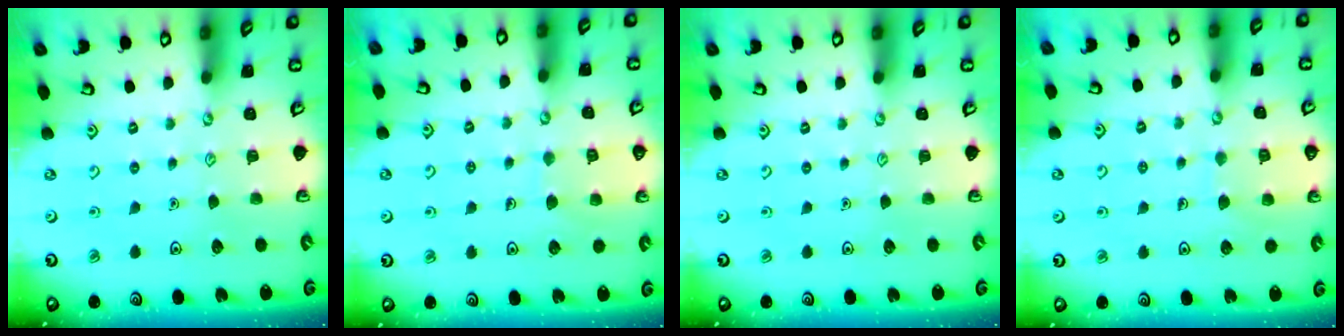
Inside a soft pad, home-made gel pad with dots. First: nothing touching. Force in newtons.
{"total": 5.6, "press": 5.5, "slide": 0.4}
{"total": 0.0}
{"total": 5.6, "press": 5.5, "slide": 0.4}